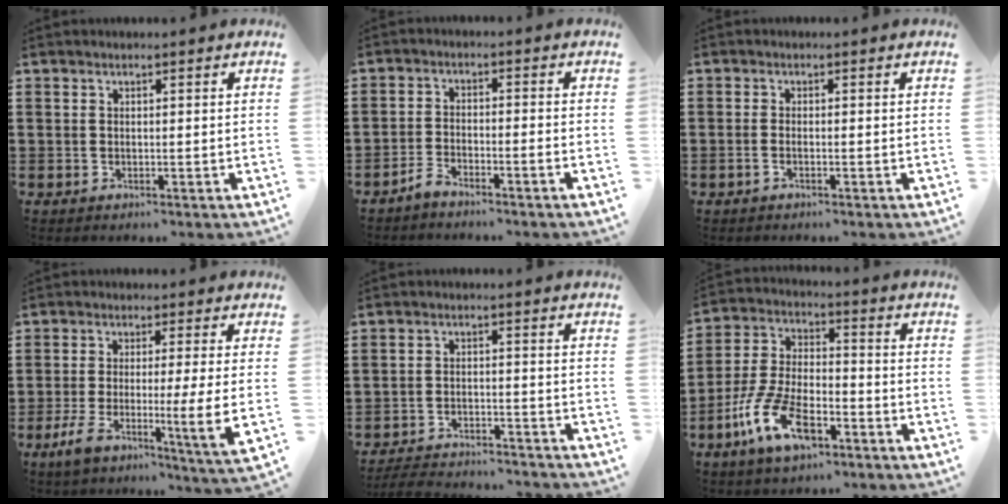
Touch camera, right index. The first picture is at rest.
{"total": 2.7, "force": [-2.6, -0.2, 0.6], "torque": [-0.021, 0.001, -0.055]}
{"total": 0.9, "force": [-0.5, -0.1, 0.8], "torque": [-0.016, -0.008, -0.007]}
{"total": 8.9, "force": [-1.8, 0.6, 8.7], "torque": [-0.154, -0.018, -0.035]}
{"total": 3.8, "force": [-3.8, 0.2, 0.2], "torque": [-0.013, 0.001, -0.083]}
{"total": 11.0, "force": [-5.8, 4.8, 8.1], "torque": [-0.190, 0.000, -0.113]}